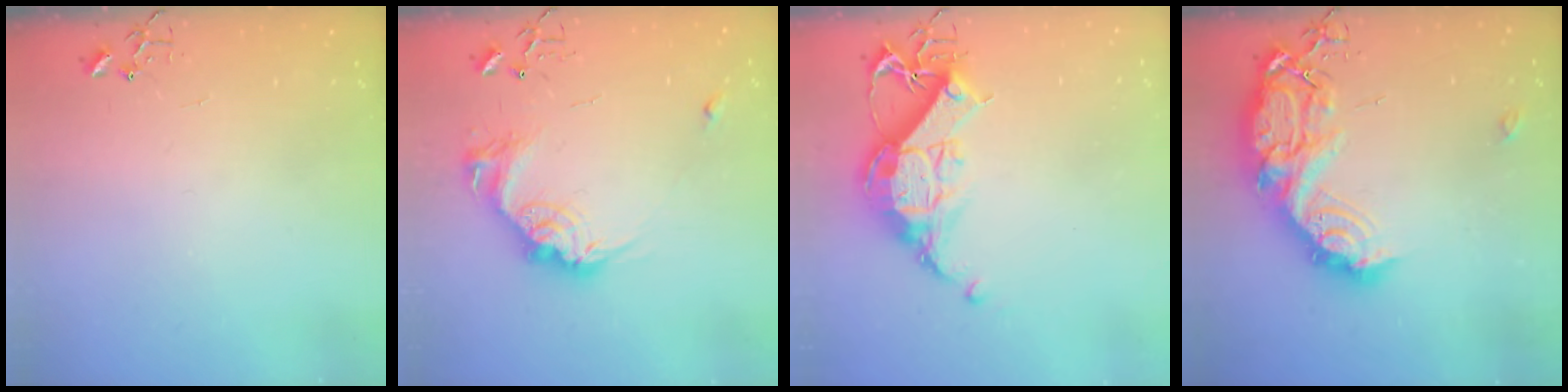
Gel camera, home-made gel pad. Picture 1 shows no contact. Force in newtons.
{"total": 17.4, "press": 17.3, "slide": 1.4}
{"total": 13.9, "press": 13.9, "slide": 1.1}
{"total": 22.1, "press": 22.0, "slide": 2.0}